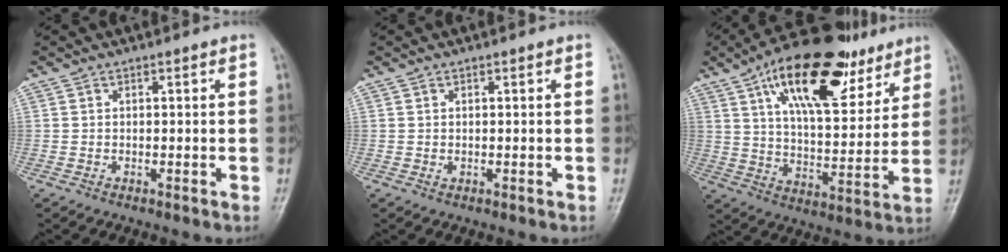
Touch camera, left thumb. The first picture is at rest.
{"total": 0.6, "force": [0.2, 0.4, 0.4], "torque": [-0.005, -0.001, 0.004]}
{"total": 23.4, "force": [12.9, 10.3, 16.5], "torque": [-0.224, -0.033, 0.211]}